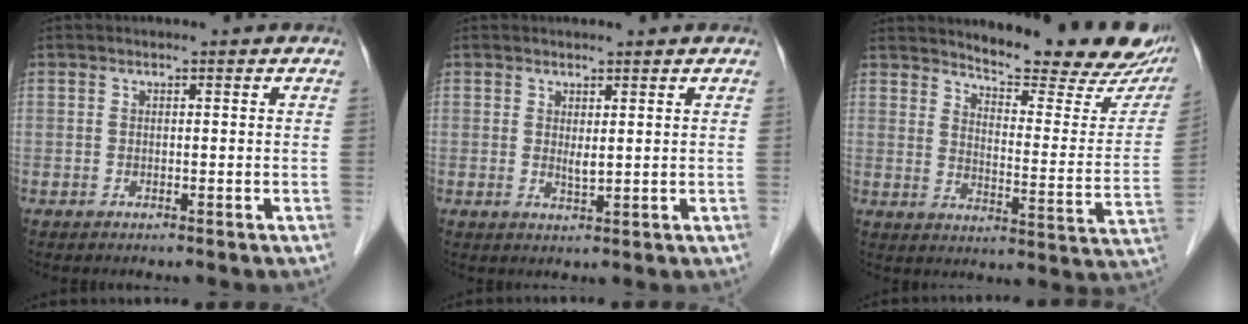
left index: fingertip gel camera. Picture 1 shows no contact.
{"total": 1.5, "force": [0.7, 0.4, 1.3], "torque": [-0.028, -0.006, 0.016]}
{"total": 19.1, "force": [17.2, 3.3, 7.6], "torque": [-0.093, -0.071, 0.208]}